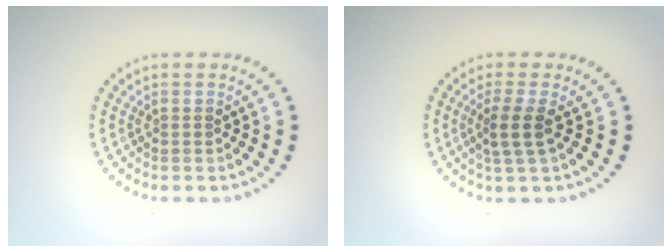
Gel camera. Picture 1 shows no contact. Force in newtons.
{"total": 2.3, "press": 1.9, "slide": 1.3}